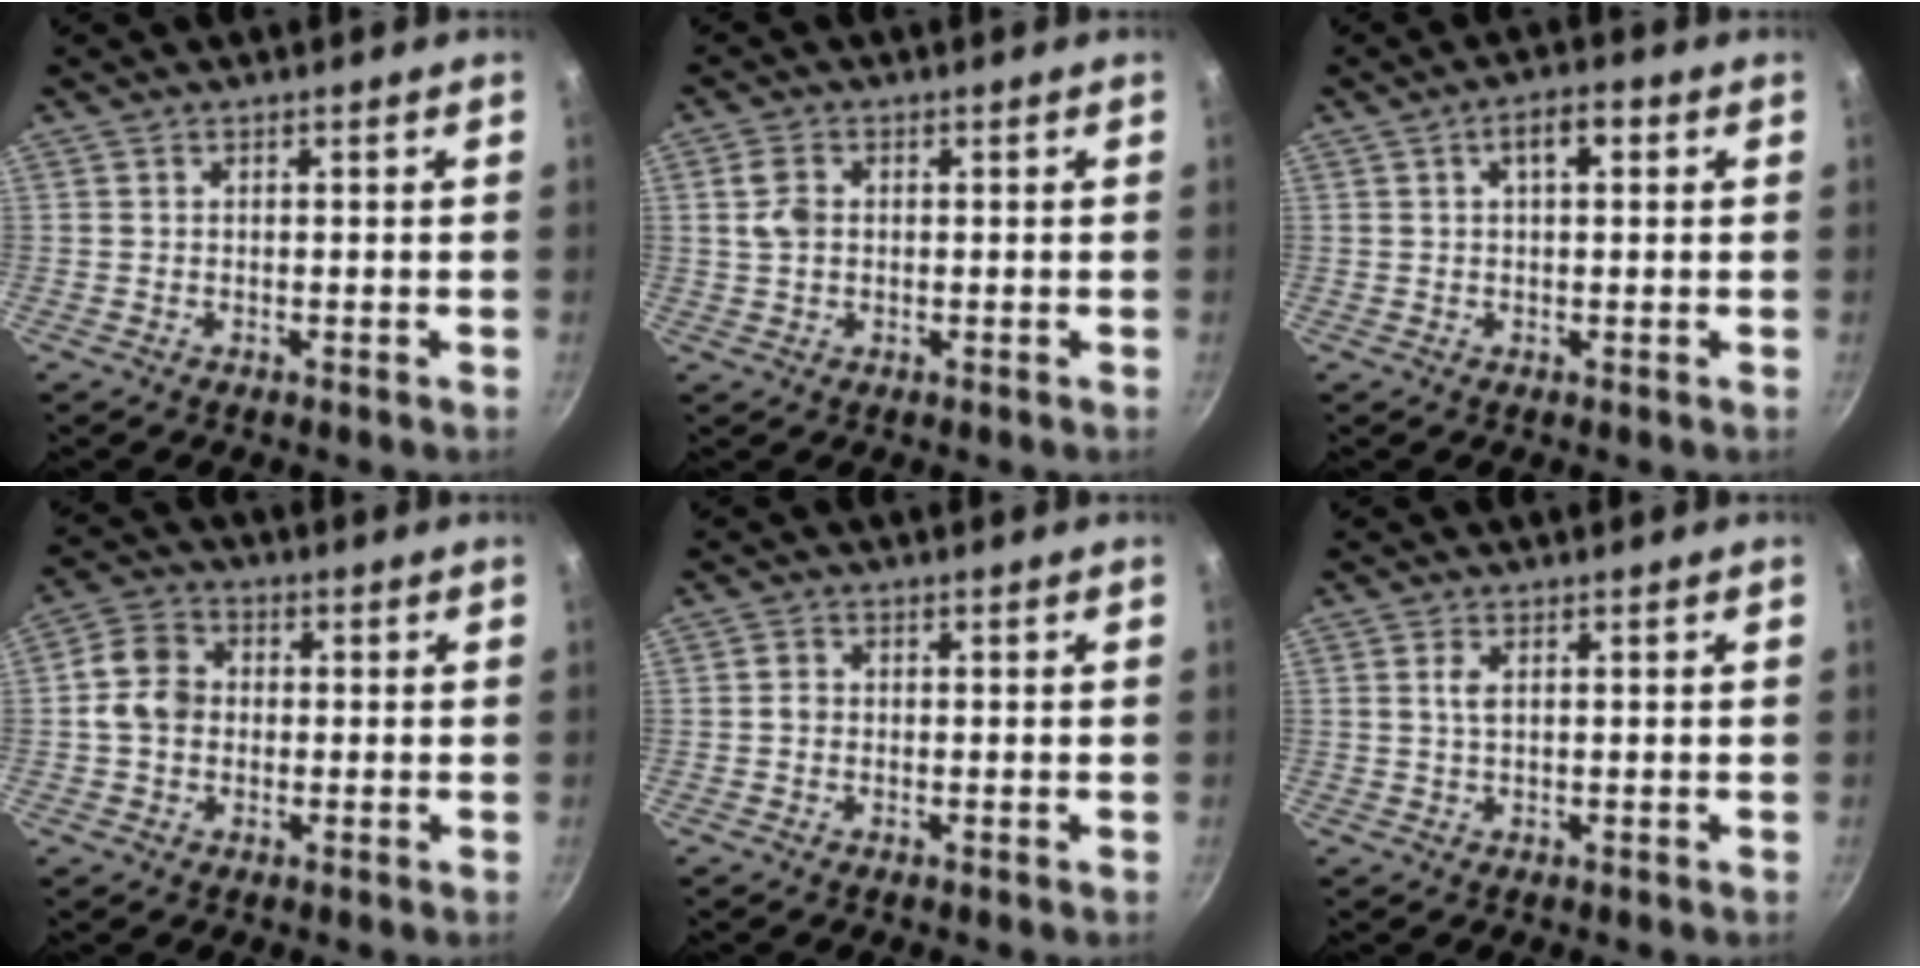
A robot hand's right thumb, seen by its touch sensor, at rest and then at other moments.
{"total": 3.9, "force": [0.6, 2.9, 2.6], "torque": [-0.048, 0.002, 0.007]}
{"total": 4.6, "force": [1.4, 2.3, 3.8], "torque": [-0.046, 0.014, 0.019]}
{"total": 7.1, "force": [-0.2, 5.8, 4.0], "torque": [-0.053, 0.017, -0.019]}
{"total": 1.5, "force": [-0.2, 1.3, 0.7], "torque": [-0.009, 0.009, -0.004]}
{"total": 1.8, "force": [0.5, 0.8, 1.5], "torque": [-0.031, -0.002, 0.011]}